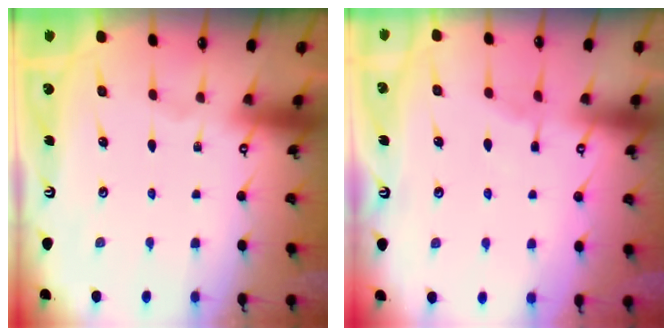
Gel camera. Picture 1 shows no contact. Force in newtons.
{"total": 3.0, "press": 2.9, "slide": 0.5}